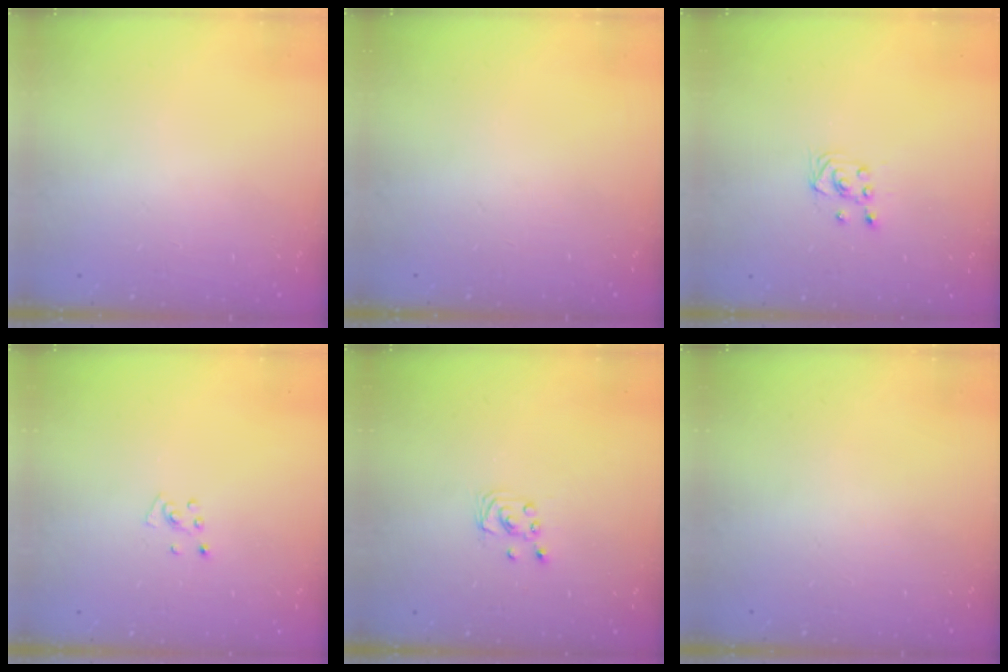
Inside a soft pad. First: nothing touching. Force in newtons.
{"total": 0.0}
{"total": 3.0, "press": 2.8, "slide": 1.1}
{"total": 3.9, "press": 3.9, "slide": 0.4}
{"total": 2.2, "press": 2.2, "slide": 0.2}
{"total": 0.0}